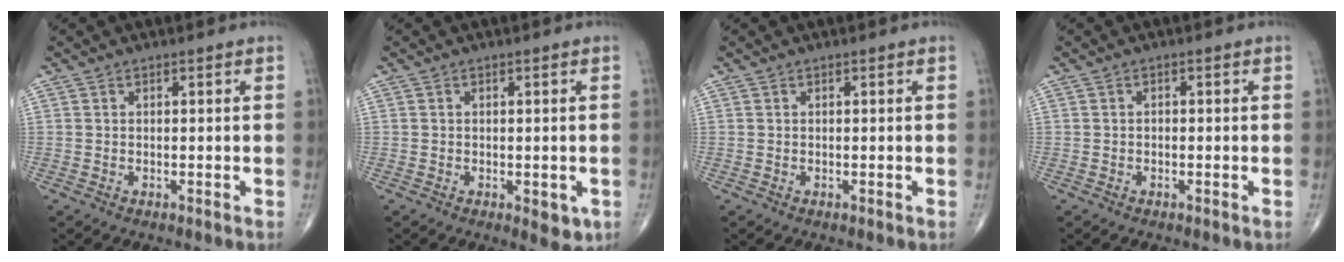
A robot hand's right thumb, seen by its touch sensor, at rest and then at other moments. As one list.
[{"total": 3.6, "force": [-1.1, 1.8, 2.9], "torque": [-0.021, -0.005, -0.010]}, {"total": 0.0}, {"total": 0.6, "force": [-0.2, 0.4, 0.4], "torque": [-0.006, 0.005, -0.005]}]